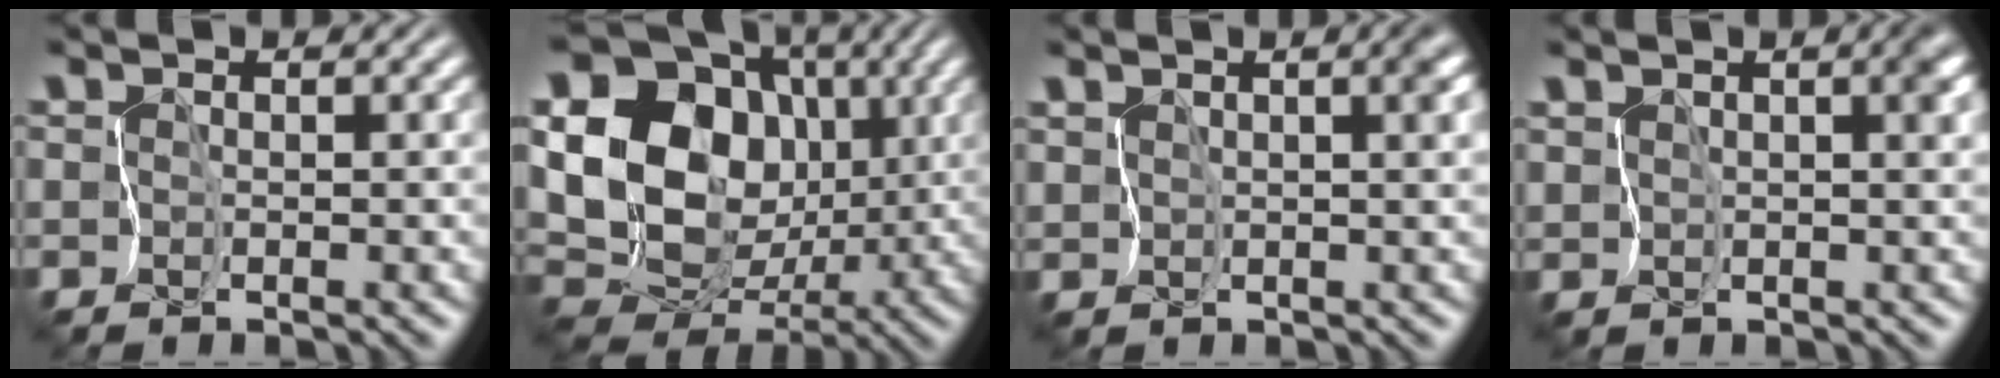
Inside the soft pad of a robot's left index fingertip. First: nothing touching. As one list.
[{"total": 19.2, "force": [3.1, 16.3, 9.7], "torque": [-0.197, 0.030, 0.034]}, {"total": 3.4, "force": [1.2, 1.3, 2.9], "torque": [-0.036, 0.006, 0.020]}, {"total": 2.9, "force": [1.0, 1.2, 2.4], "torque": [-0.033, 0.002, 0.019]}]